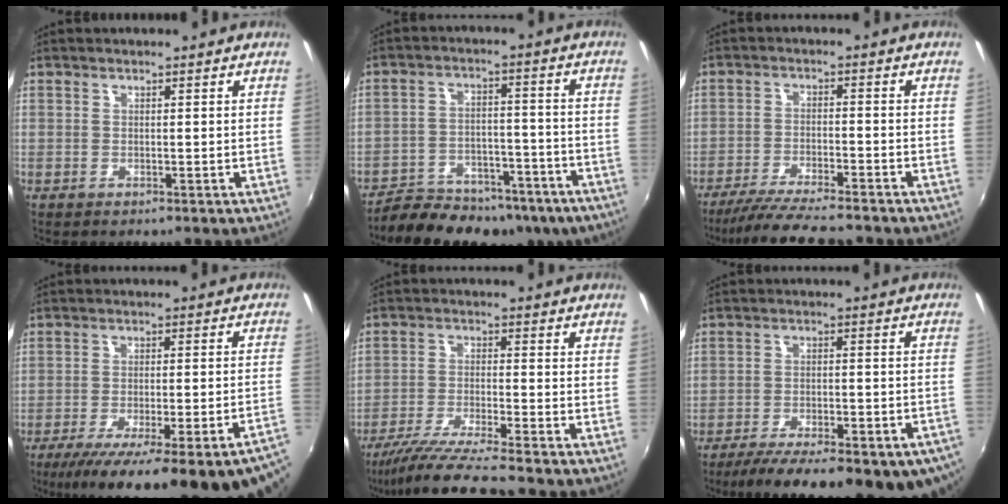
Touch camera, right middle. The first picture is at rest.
{"total": 21.8, "force": [-17.2, 8.9, 9.9], "torque": [-0.183, -0.009, -0.225]}
{"total": 11.9, "force": [-10.5, 1.1, 5.4], "torque": [-0.120, -0.021, -0.173]}
{"total": 27.2, "force": [-19.7, 4.6, 18.2], "torque": [-0.259, -0.050, -0.261]}
{"total": 10.8, "force": [-9.5, -1.2, 4.9], "torque": [-0.106, -0.020, -0.171]}
{"total": 24.4, "force": [-18.1, 7.1, 14.7], "torque": [-0.240, -0.043, -0.238]}